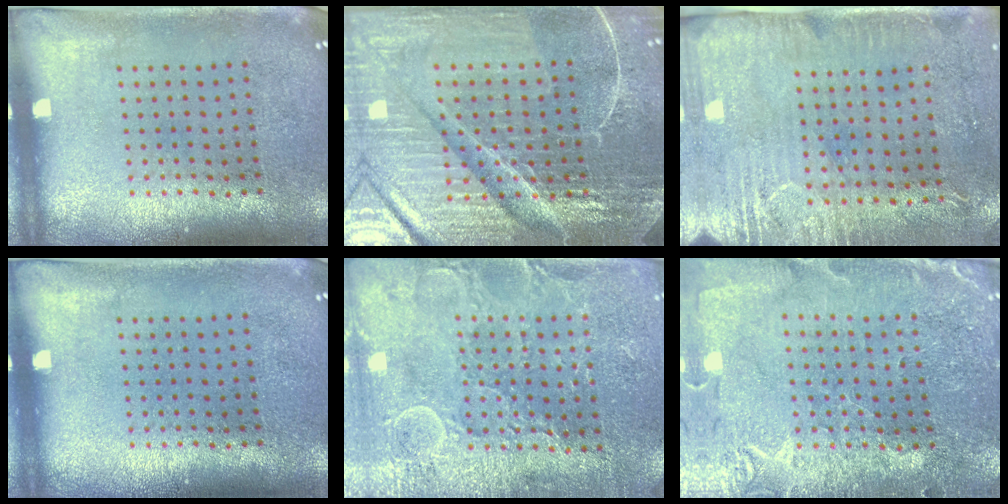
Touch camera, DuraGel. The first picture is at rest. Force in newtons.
{"total": 6.8, "press": 6.0, "slide": 3.3}
{"total": 3.0, "press": 2.4, "slide": 1.7}
{"total": 0.0}
{"total": 3.3, "press": 3.2, "slide": 0.6}
{"total": 0.7, "press": 0.7, "slide": 0.3}